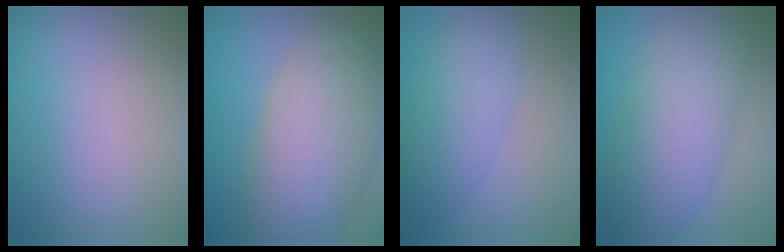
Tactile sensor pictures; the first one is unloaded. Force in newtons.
{"total": 10.1, "press": 10.0, "slide": 0.4}
{"total": 4.7, "press": 4.7, "slide": 0.0}
{"total": 8.5, "press": 8.5, "slide": 0.1}